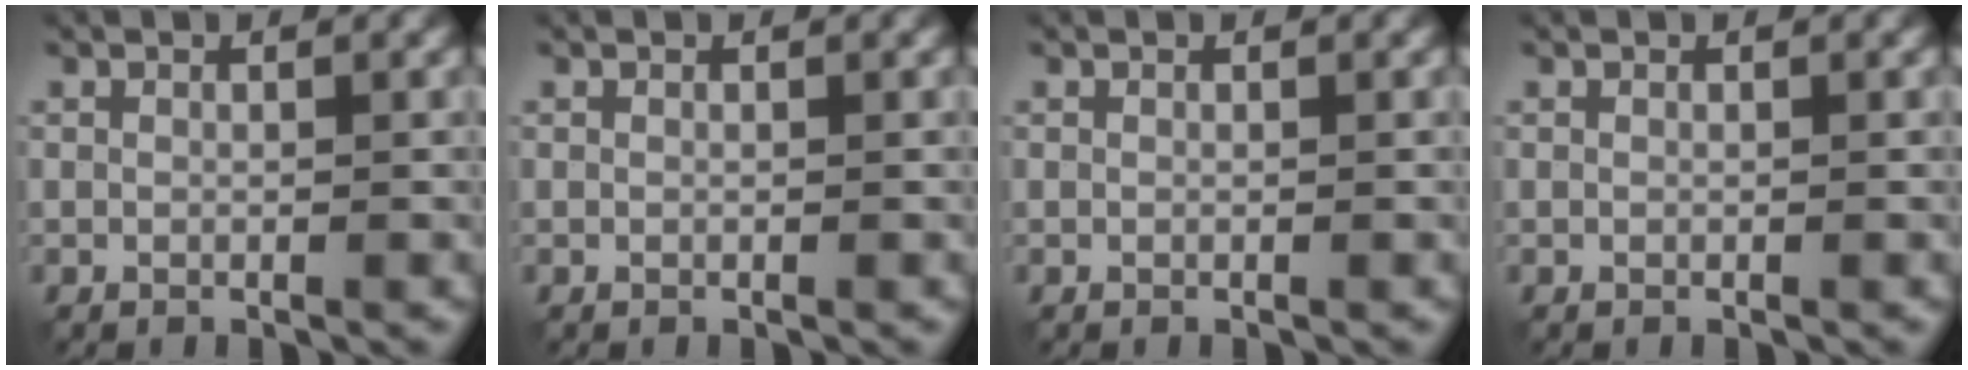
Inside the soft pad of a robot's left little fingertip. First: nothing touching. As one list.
[{"total": 0.0}, {"total": 0.0}, {"total": 0.0}]